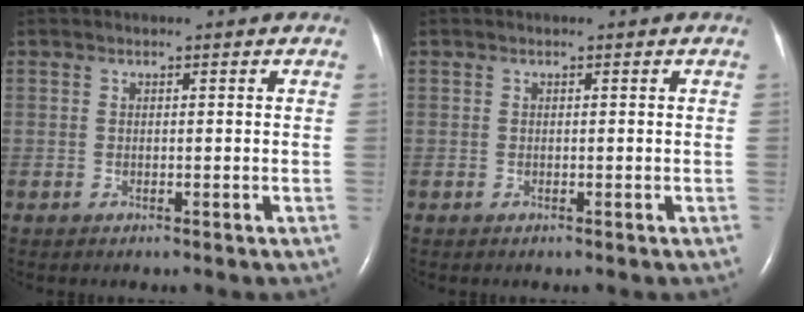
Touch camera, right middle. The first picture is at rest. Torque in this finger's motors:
{"motor_torque": [0.00, 0.00, -0.07, -0.09]}